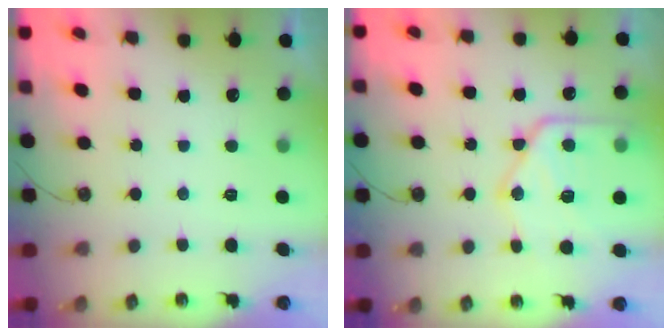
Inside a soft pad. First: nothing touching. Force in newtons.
{"total": 17.6, "press": 17.6, "slide": 1.7}